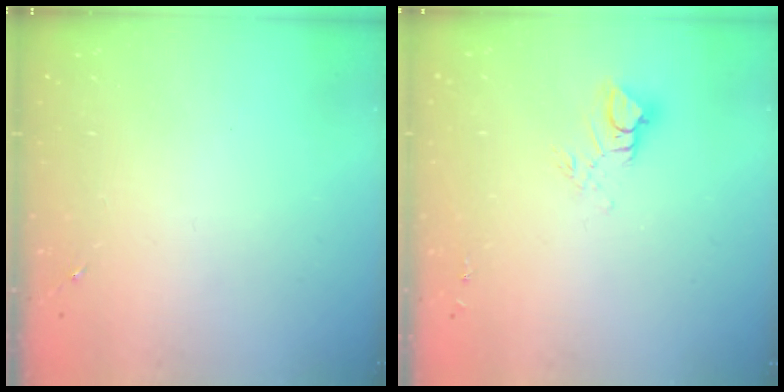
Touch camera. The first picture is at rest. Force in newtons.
{"total": 7.4, "press": 7.4, "slide": 0.8}